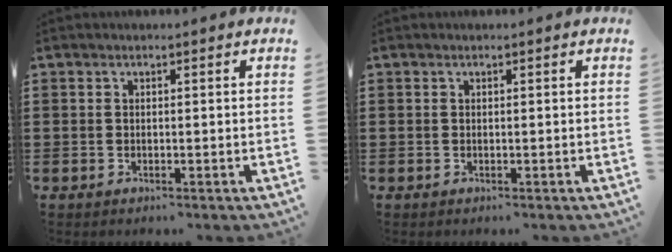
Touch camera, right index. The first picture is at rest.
{"total": 0.0}